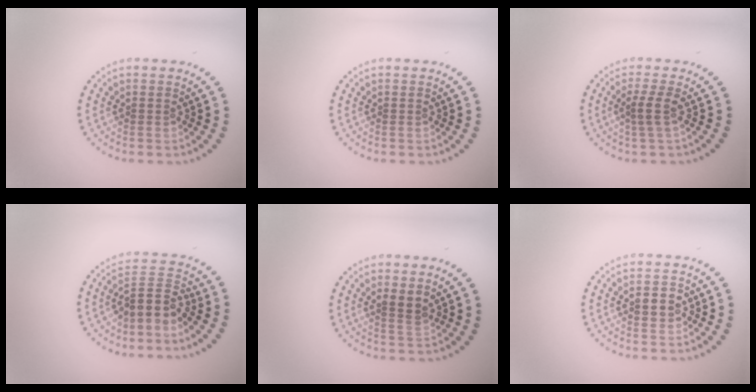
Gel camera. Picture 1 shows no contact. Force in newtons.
{"total": 0.0}
{"total": 1.6, "press": 1.2, "slide": 1.1}
{"total": 3.0, "press": 2.0, "slide": 2.2}
{"total": 1.6, "press": 1.4, "slide": 0.7}
{"total": 1.9, "press": 1.9, "slide": 0.4}